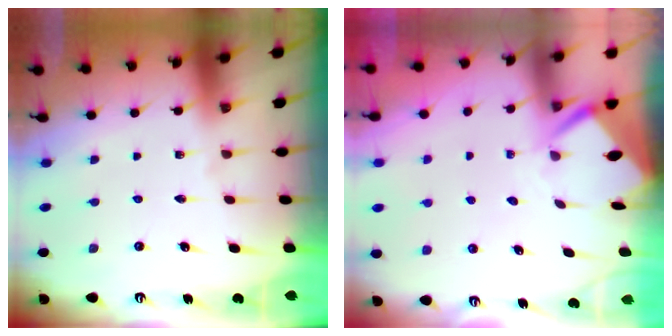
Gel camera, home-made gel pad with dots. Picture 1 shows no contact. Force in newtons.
{"total": 3.5, "press": 3.4, "slide": 0.3}